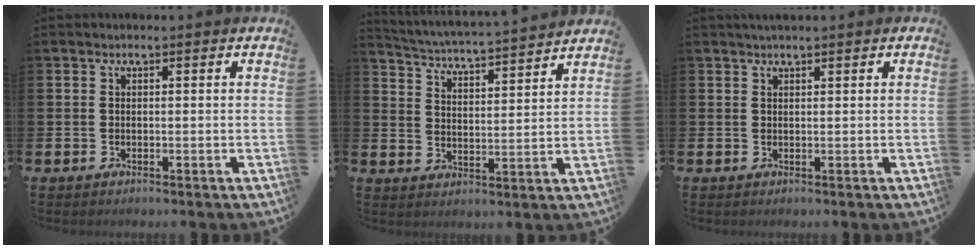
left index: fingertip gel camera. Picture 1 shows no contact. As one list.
[{"total": 4.5, "force": [4.4, -0.3, 0.6], "torque": [-0.032, -0.044, 0.072]}, {"total": 1.1, "force": [1.0, 0.2, 0.4], "torque": [-0.003, 0.002, 0.017]}]